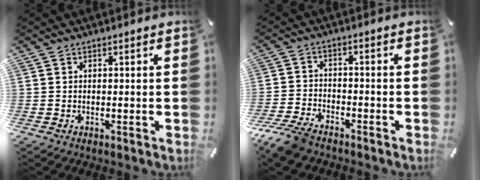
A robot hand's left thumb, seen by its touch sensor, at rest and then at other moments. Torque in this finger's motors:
{"motor_torque": [-1.07, 1.98, 0.29, 0.22, 0.28]}